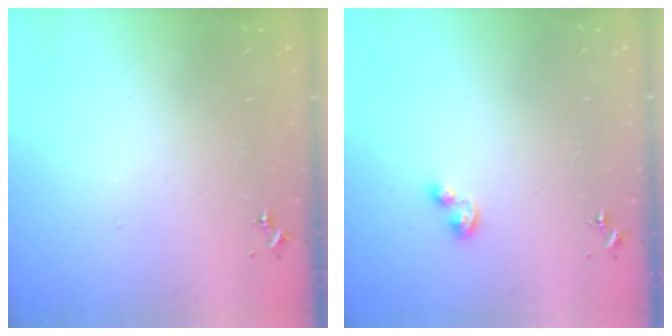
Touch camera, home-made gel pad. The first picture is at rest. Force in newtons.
{"total": 2.7, "press": 2.7, "slide": 0.3}